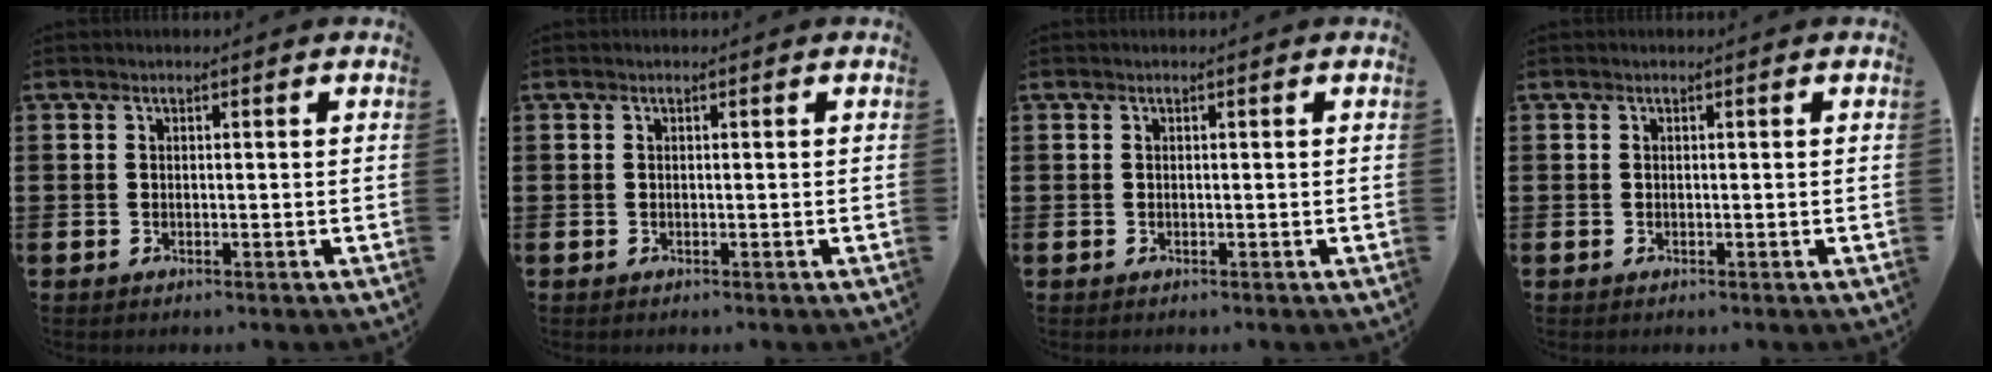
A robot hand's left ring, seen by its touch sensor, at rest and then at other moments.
{"total": 0.0}
{"total": 0.0}
{"total": 0.0}